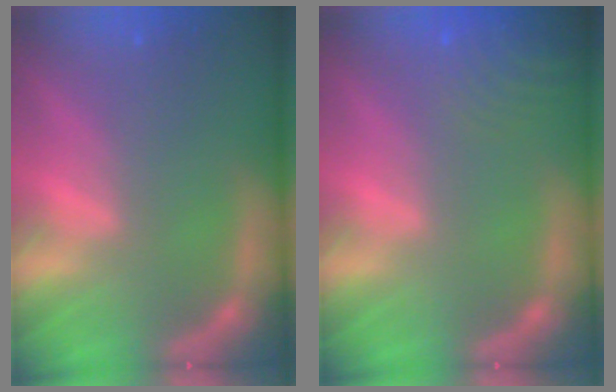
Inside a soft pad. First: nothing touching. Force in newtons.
{"total": 8.0}